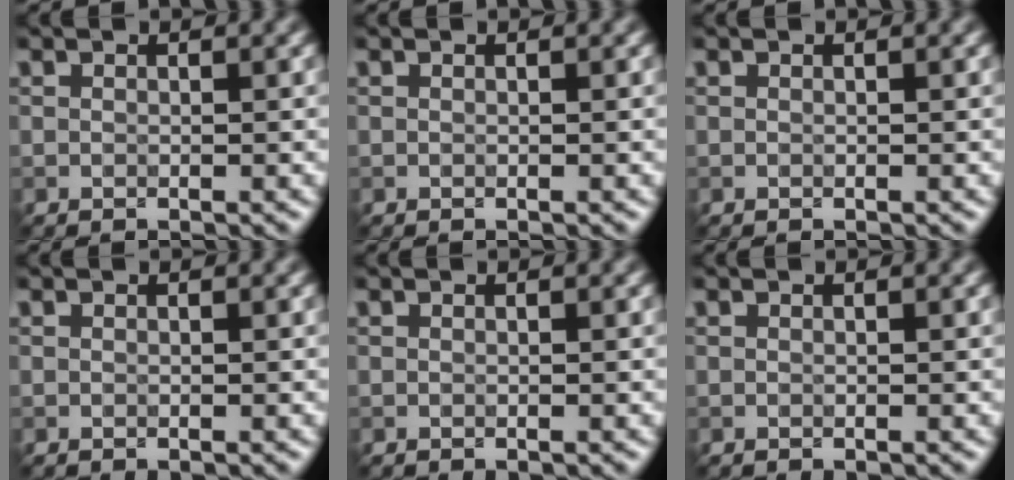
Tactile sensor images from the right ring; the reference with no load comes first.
{"total": 0.0}
{"total": 0.0}
{"total": 0.0}
{"total": 0.0}
{"total": 0.0}